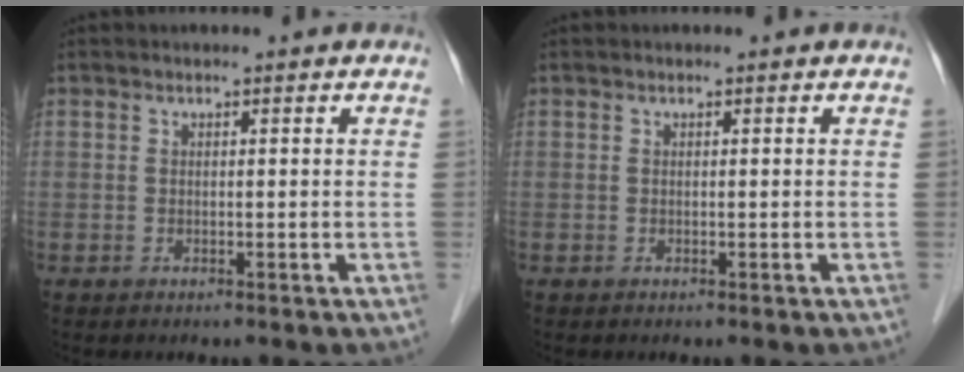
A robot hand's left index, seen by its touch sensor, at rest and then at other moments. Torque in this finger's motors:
{"motor_torque": [0.00, 0.00, -0.01, 0.00]}